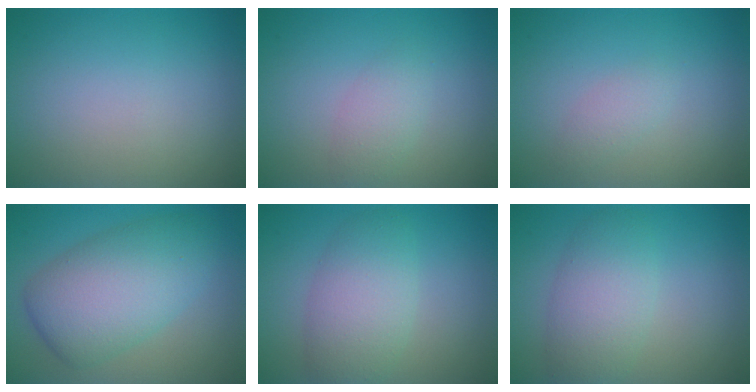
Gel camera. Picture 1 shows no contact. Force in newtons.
{"total": 1.9, "press": 1.9, "slide": 0.1}
{"total": 1.3, "press": 1.3, "slide": 0.1}
{"total": 7.6, "press": 7.6, "slide": 0.2}
{"total": 4.7, "press": 4.7, "slide": 0.1}
{"total": 4.2, "press": 4.2, "slide": 0.3}